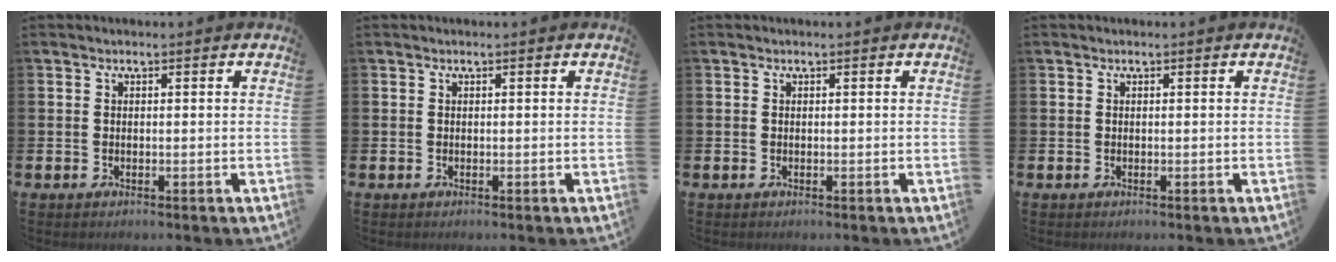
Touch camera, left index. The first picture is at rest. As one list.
[{"total": 0.0}, {"total": 0.0}, {"total": 0.0}]